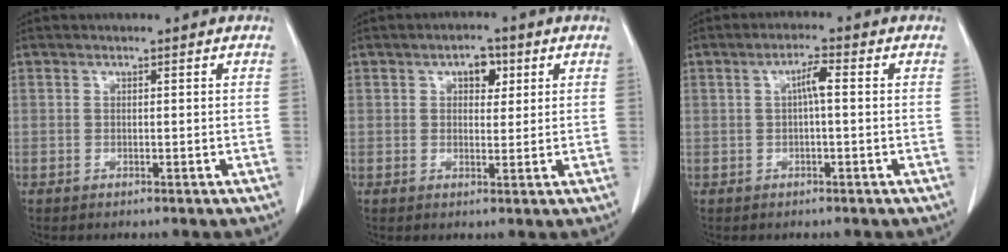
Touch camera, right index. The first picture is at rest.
{"total": 3.5, "force": [1.5, 2.0, 2.5], "torque": [-0.034, 0.009, 0.021]}
{"total": 2.8, "force": [0.3, 0.3, 2.8], "torque": [-0.051, 0.005, 0.005]}